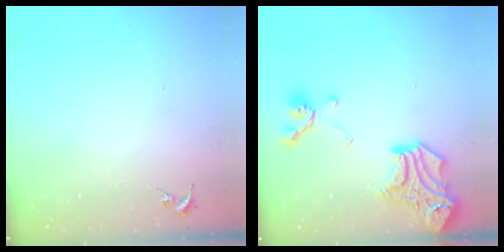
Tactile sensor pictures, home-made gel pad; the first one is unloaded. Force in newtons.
{"total": 19.9, "press": 19.9, "slide": 0.9}